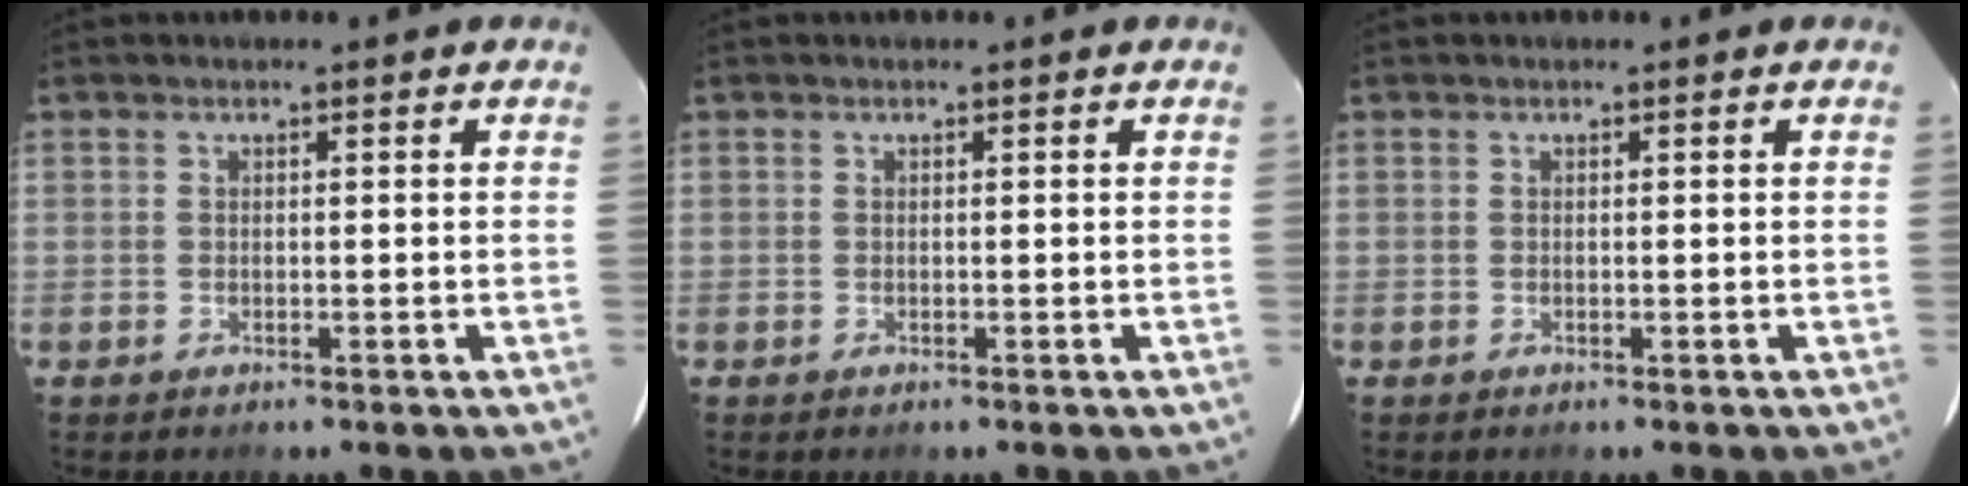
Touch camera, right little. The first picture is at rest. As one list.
[{"total": 0.0}, {"total": 0.0}]